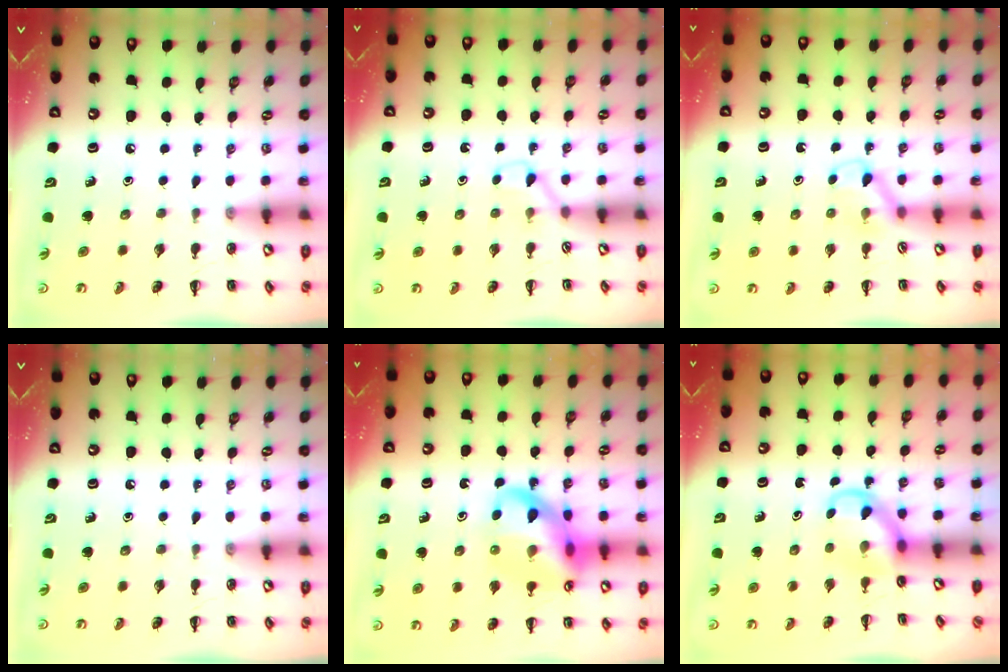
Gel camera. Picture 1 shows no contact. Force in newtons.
{"total": 2.1, "press": 2.0, "slide": 0.8}
{"total": 2.9, "press": 2.7, "slide": 1.1}
{"total": 0.0}
{"total": 16.2, "press": 16.0, "slide": 2.4}
{"total": 3.8, "press": 3.6, "slide": 1.1}